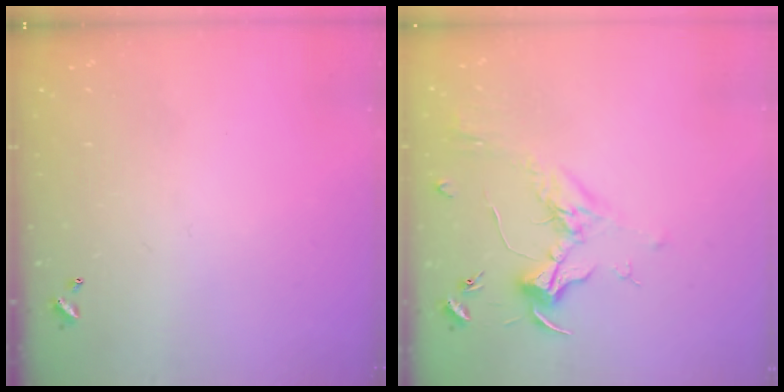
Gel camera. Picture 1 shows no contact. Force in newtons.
{"total": 1.8, "press": 1.6, "slide": 0.7}